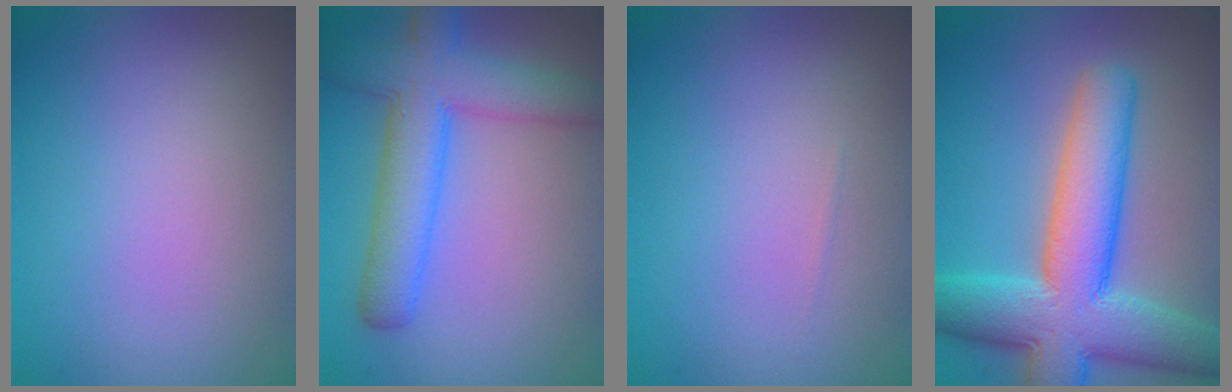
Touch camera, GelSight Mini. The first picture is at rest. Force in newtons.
{"total": 7.0, "press": 7.0, "slide": 0.3}
{"total": 0.0}
{"total": 10.5, "press": 10.4, "slide": 0.5}